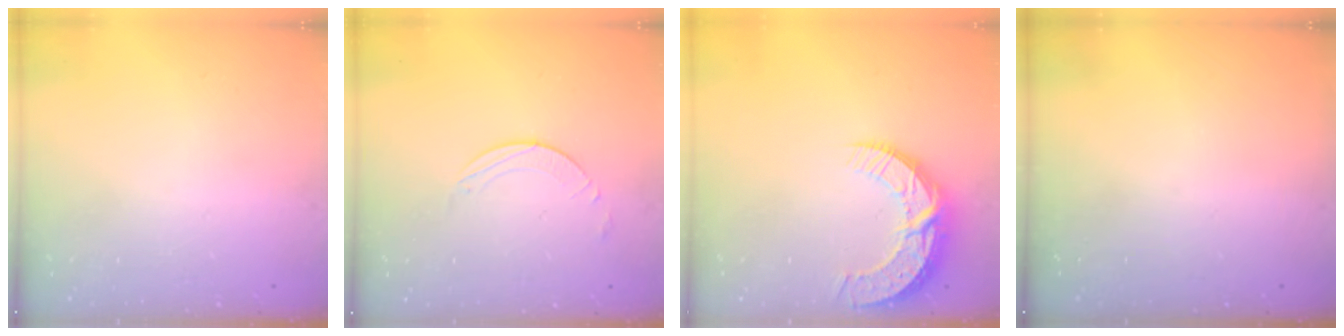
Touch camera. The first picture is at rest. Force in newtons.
{"total": 3.2, "press": 3.2, "slide": 0.3}
{"total": 10.2, "press": 10.2, "slide": 0.8}
{"total": 0.0}